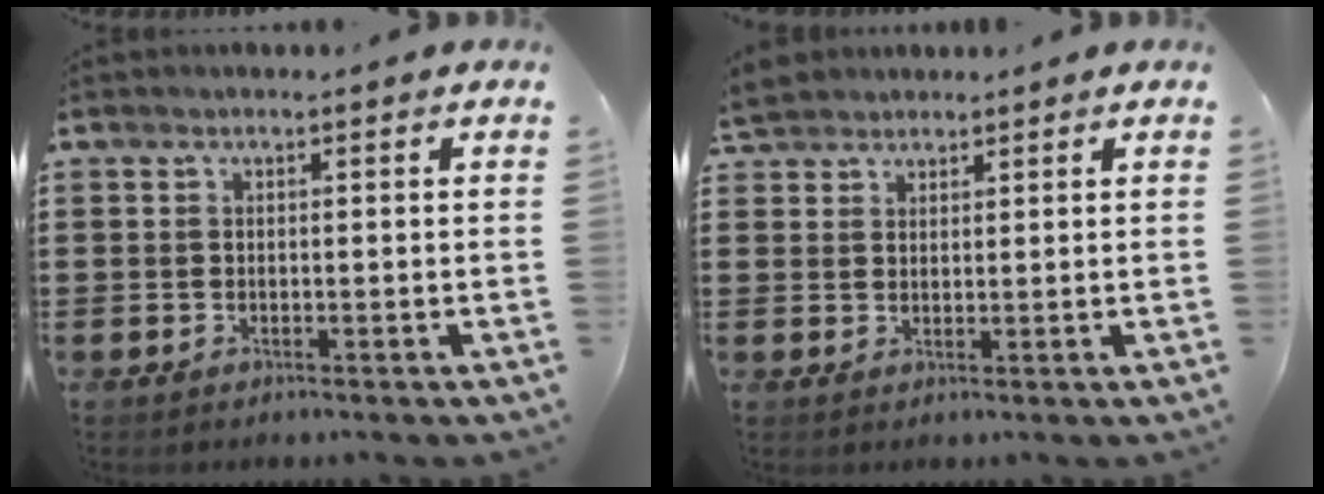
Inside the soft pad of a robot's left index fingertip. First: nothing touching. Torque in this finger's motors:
{"motor_torque": [1.09, -1.05, 0.68, 0.21]}